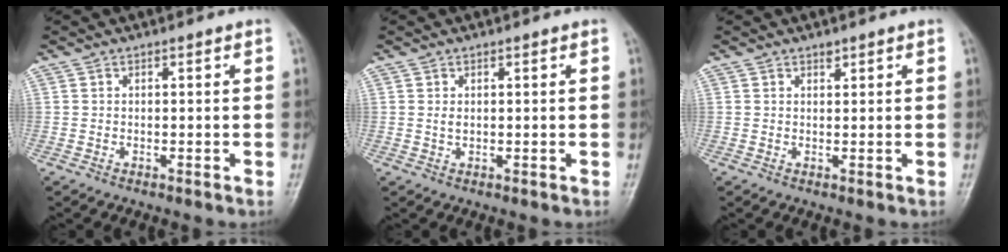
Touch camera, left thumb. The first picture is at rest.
{"total": 1.2, "force": [0.4, 0.7, 0.8], "torque": [-0.015, -0.002, 0.011]}
{"total": 1.0, "force": [0.8, 0.5, 0.4], "torque": [-0.001, -0.006, 0.012]}